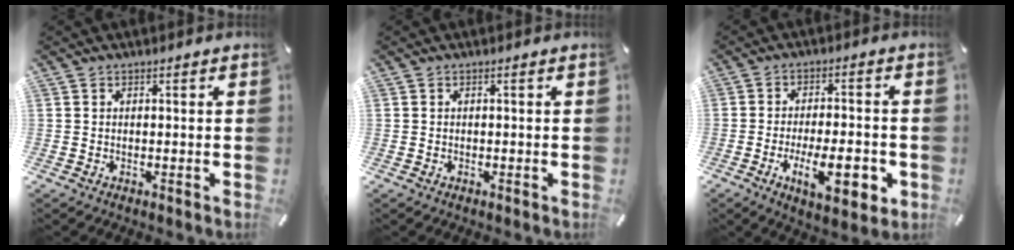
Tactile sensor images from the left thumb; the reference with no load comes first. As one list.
[{"total": 0.0}, {"total": 13.7, "force": [-3.9, 5.2, 12.0], "torque": [-0.184, -0.001, -0.058]}]